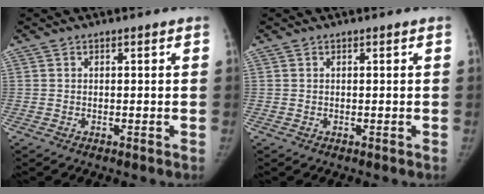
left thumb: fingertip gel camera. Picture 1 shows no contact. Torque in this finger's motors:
{"motor_torque": [0.13, 0.10, -0.22, 0.19, 0.07]}